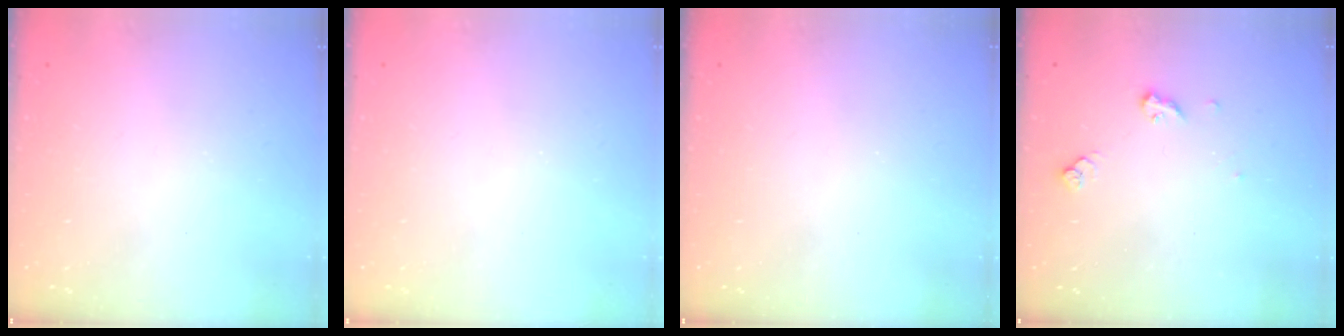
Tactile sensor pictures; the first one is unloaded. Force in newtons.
{"total": 0.0}
{"total": 0.0}
{"total": 6.0, "press": 5.7, "slide": 1.7}